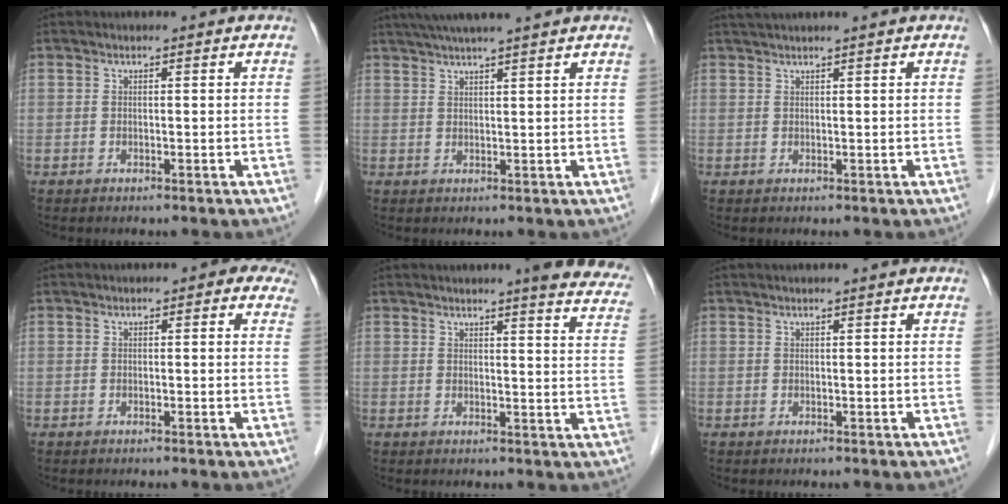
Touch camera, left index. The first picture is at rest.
{"total": 8.6, "force": [7.2, -0.8, 4.7], "torque": [-0.074, 0.030, 0.102]}
{"total": 3.1, "force": [2.6, -0.9, 1.5], "torque": [-0.018, 0.024, 0.049]}
{"total": 2.5, "force": [1.3, 1.3, 1.7], "torque": [-0.007, 0.012, 0.007]}
{"total": 14.1, "force": [12.5, 1.3, 6.3], "torque": [-0.054, -0.037, 0.119]}
{"total": 0.9, "force": [0.7, -0.2, 0.5], "torque": [-0.011, 0.006, 0.020]}